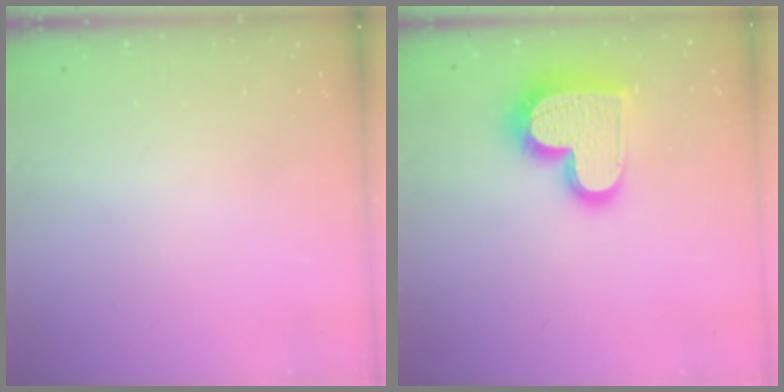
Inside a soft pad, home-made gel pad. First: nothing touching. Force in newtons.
{"total": 18.6, "press": 18.5, "slide": 1.5}